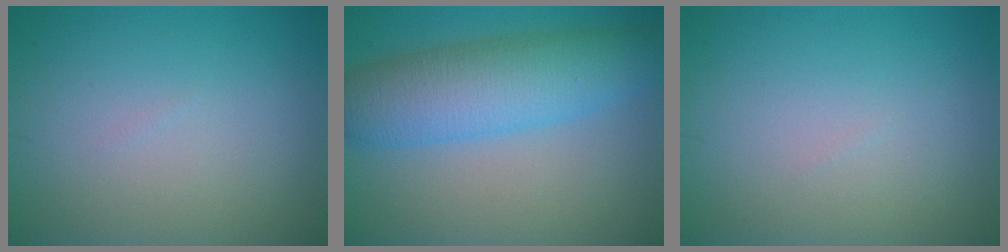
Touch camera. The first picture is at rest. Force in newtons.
{"total": 7.7, "press": 7.7, "slide": 0.3}
{"total": 0.0}